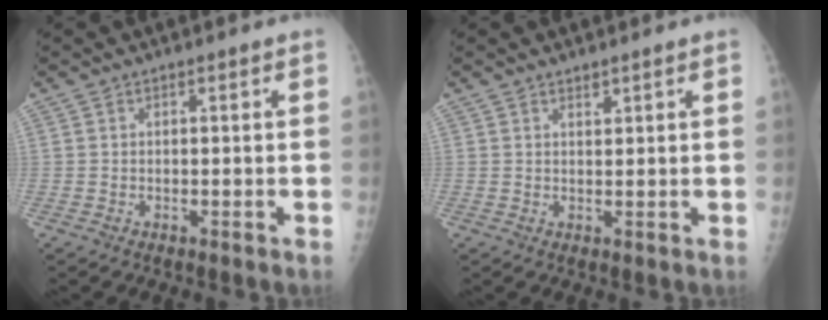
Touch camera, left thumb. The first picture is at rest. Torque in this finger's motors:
{"motor_torque": [-0.09, 0.02, -0.11, -0.15, 0.04]}